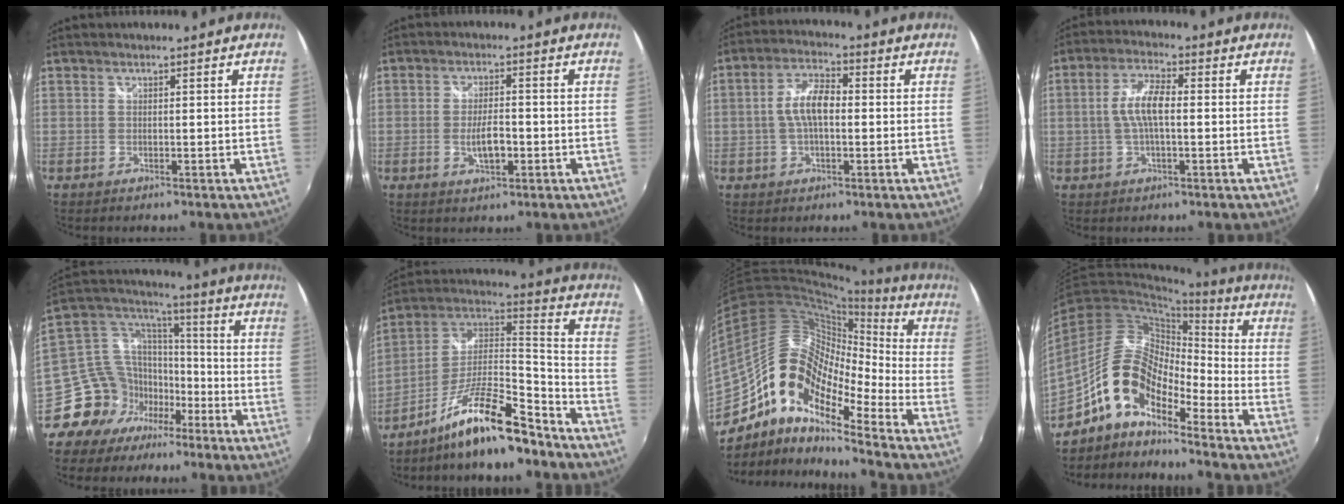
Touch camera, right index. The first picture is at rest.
{"total": 5.0, "force": [-1.5, 1.9, 4.4], "torque": [-0.087, -0.003, -0.023]}
{"total": 7.0, "force": [-0.4, 3.2, 6.2], "torque": [-0.122, 0.014, -0.008]}
{"total": 6.7, "force": [-0.3, 2.3, 6.2], "torque": [-0.125, 0.010, -0.007]}
{"total": 13.9, "force": [-8.9, 10.0, 3.8], "torque": [-0.081, 0.052, -0.153]}
{"total": 16.4, "force": [-11.7, 3.5, 10.9], "torque": [-0.210, 0.010, -0.209]}
{"total": 19.2, "force": [-10.3, 8.8, 13.6], "torque": [-0.232, -0.011, -0.210]}
{"total": 12.6, "force": [-8.2, 5.1, 8.1], "torque": [-0.154, 0.018, -0.168]}